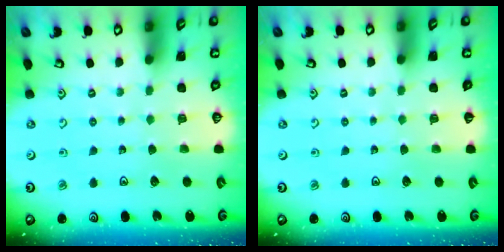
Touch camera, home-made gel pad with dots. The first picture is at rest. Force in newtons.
{"total": 0.0}